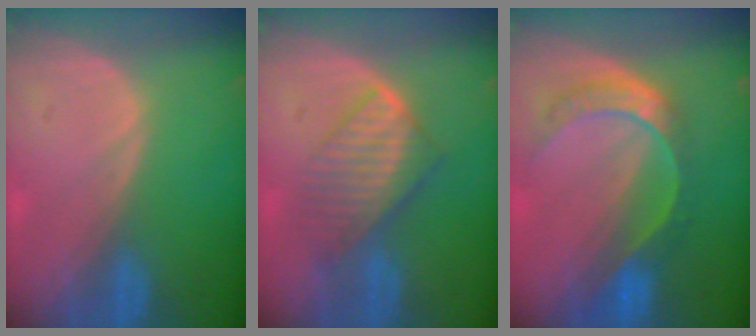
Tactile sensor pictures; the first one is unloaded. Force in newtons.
{"total": 6.7, "press": 6.3, "slide": 2.3}
{"total": 8.0, "press": 6.7, "slide": 4.4}